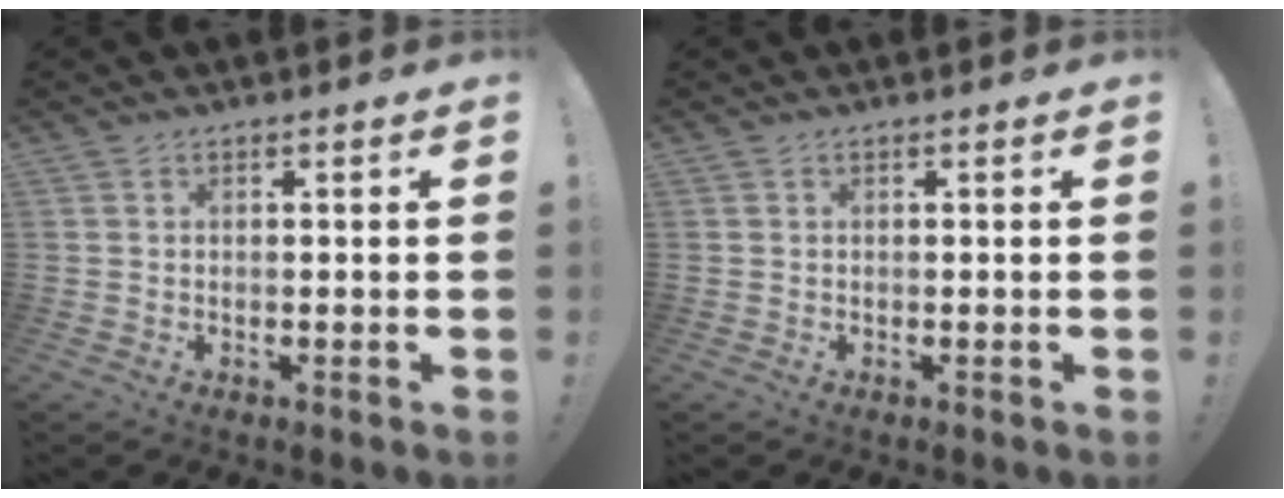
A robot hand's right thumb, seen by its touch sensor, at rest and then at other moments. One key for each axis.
{"total": 0.0}